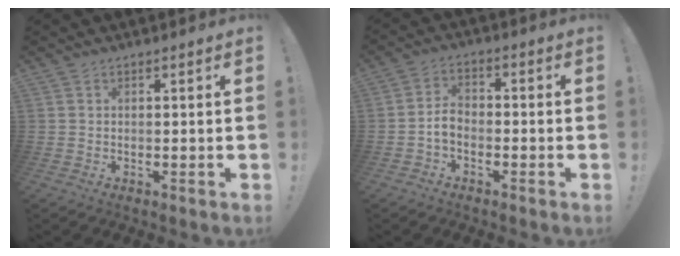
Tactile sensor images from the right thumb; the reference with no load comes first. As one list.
[{"total": 5.1, "force": [-2.0, 3.3, 3.2], "torque": [-0.065, 0.007, -0.038]}]